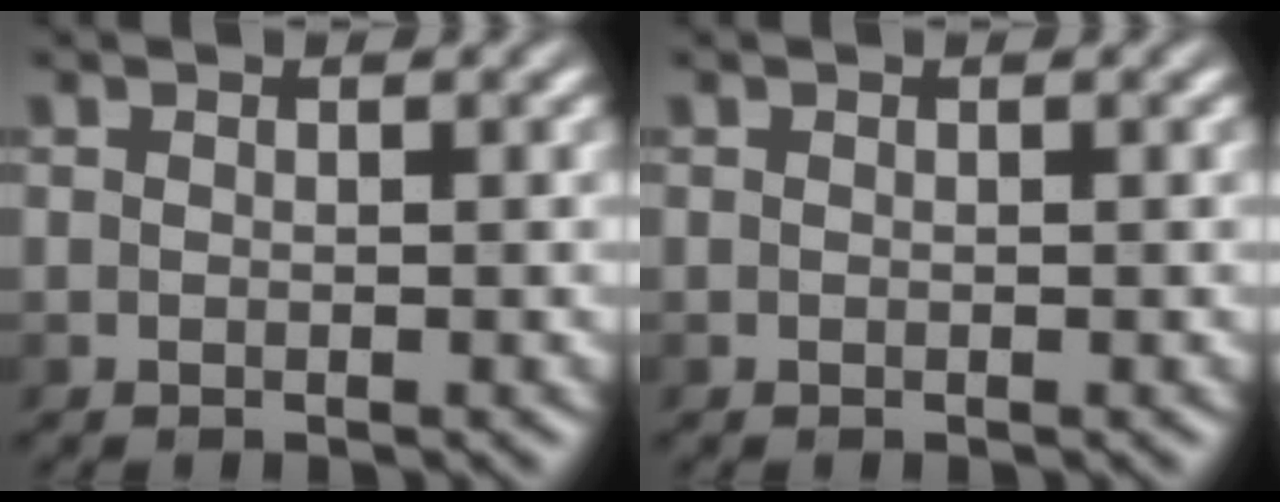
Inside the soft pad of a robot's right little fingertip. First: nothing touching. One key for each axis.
{"total": 0.0}